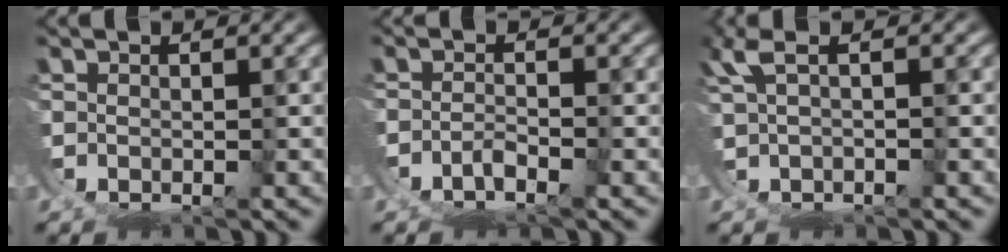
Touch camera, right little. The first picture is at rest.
{"total": 3.4, "force": [-2.5, 1.9, 1.2], "torque": [-0.035, -0.023, -0.030]}
{"total": 3.4, "force": [1.8, 2.0, 2.0], "torque": [-0.034, 0.019, 0.021]}